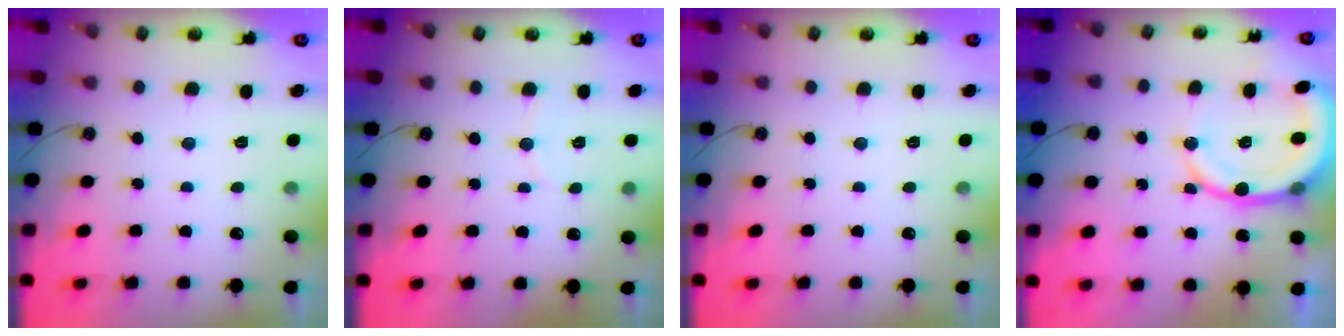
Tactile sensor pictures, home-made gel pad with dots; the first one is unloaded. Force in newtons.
{"total": 2.3, "press": 2.3, "slide": 0.3}
{"total": 0.0}
{"total": 12.0, "press": 11.8, "slide": 2.2}